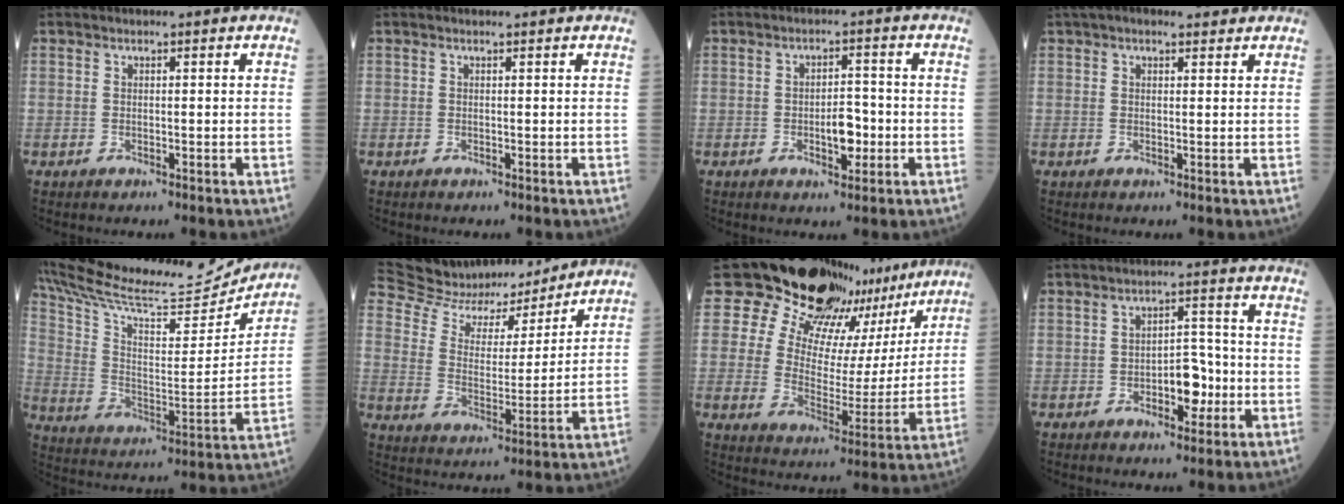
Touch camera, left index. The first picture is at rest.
{"total": 0.0}
{"total": 4.2, "force": [-1.3, 1.8, 3.5], "torque": [-0.048, 0.000, -0.020]}
{"total": 6.0, "force": [4.7, 2.3, 3.0], "torque": [-0.045, 0.037, 0.075]}
{"total": 24.5, "force": [23.1, 2.9, 7.7], "torque": [-0.151, -0.042, 0.346]}
{"total": 16.6, "force": [15.5, 4.2, 4.3], "torque": [-0.081, -0.001, 0.243]}
{"total": 22.6, "force": [17.6, 11.8, 7.7], "torque": [-0.111, 0.000, 0.226]}
{"total": 5.3, "force": [-1.9, 2.6, 4.2], "torque": [-0.056, 0.007, -0.030]}